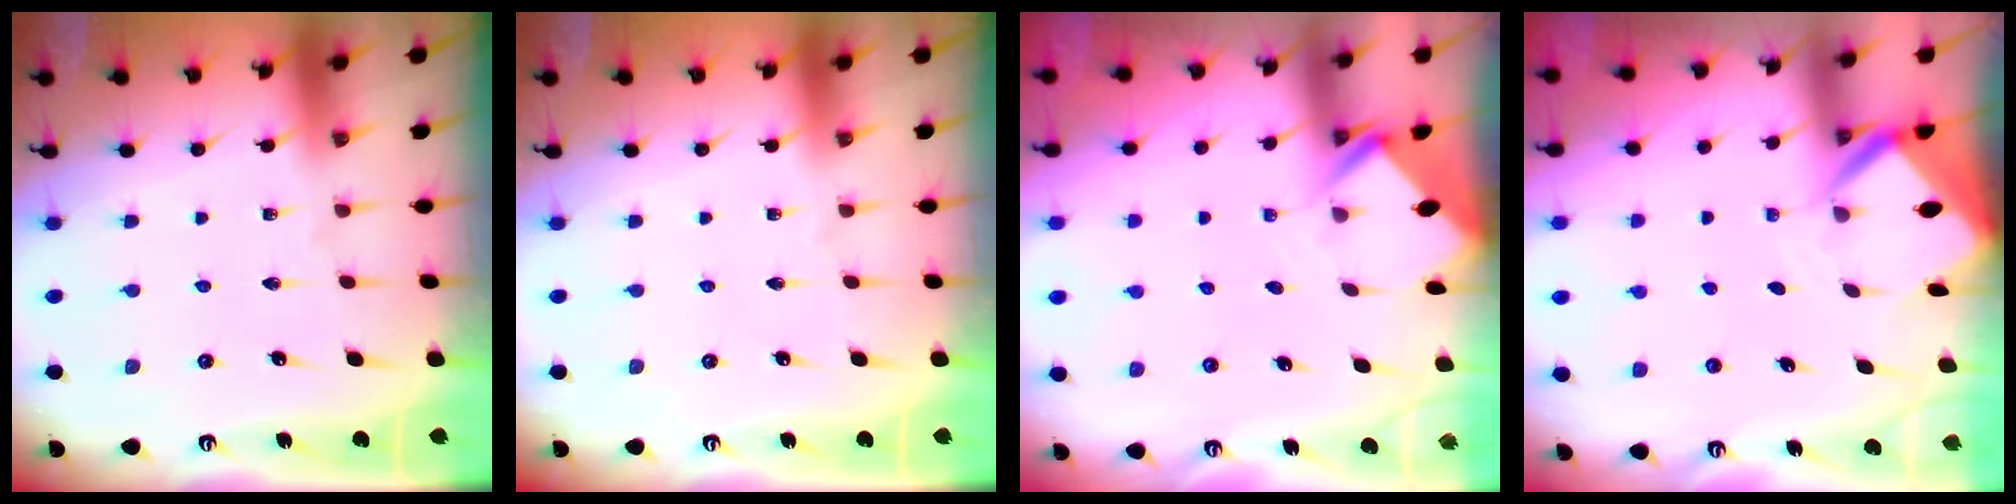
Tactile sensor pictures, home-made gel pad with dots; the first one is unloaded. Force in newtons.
{"total": 0.0}
{"total": 2.7, "press": 2.7, "slide": 0.2}
{"total": 3.4, "press": 3.4, "slide": 0.2}